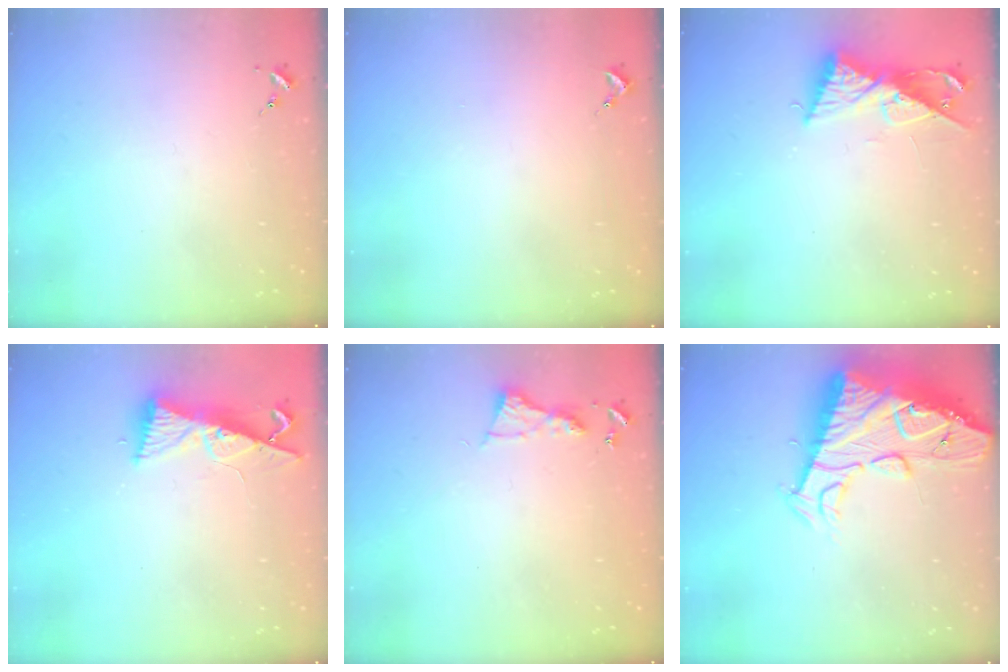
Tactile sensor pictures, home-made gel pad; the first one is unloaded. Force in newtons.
{"total": 0.9, "press": 0.9, "slide": 0.1}
{"total": 9.7, "press": 9.7, "slide": 0.6}
{"total": 8.9, "press": 8.9, "slide": 1.2}
{"total": 6.4, "press": 6.3, "slide": 0.7}
{"total": 21.9, "press": 21.8, "slide": 2.3}